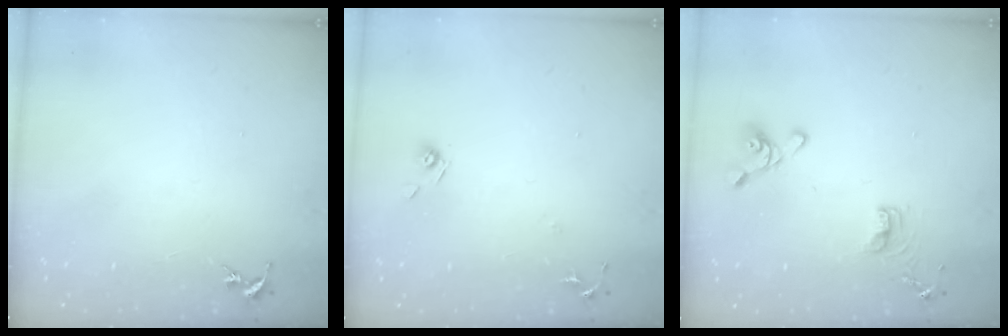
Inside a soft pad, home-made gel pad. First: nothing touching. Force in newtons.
{"total": 6.5, "press": 6.4, "slide": 1.3}
{"total": 11.7, "press": 11.5, "slide": 2.1}